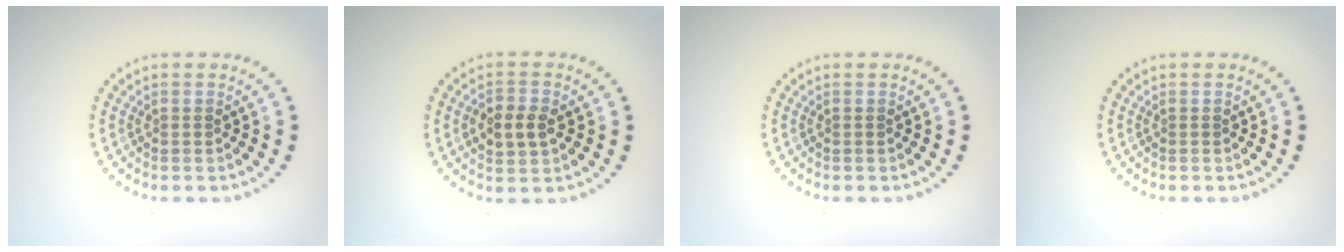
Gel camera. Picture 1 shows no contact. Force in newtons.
{"total": 2.8, "press": 2.8, "slide": 0.1}
{"total": 0.0}
{"total": 0.0}